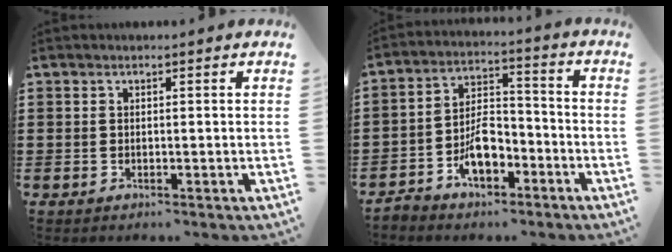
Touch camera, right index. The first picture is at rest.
{"total": 7.0, "force": [-4.1, 3.7, 4.4], "torque": [-0.082, 0.021, -0.076]}